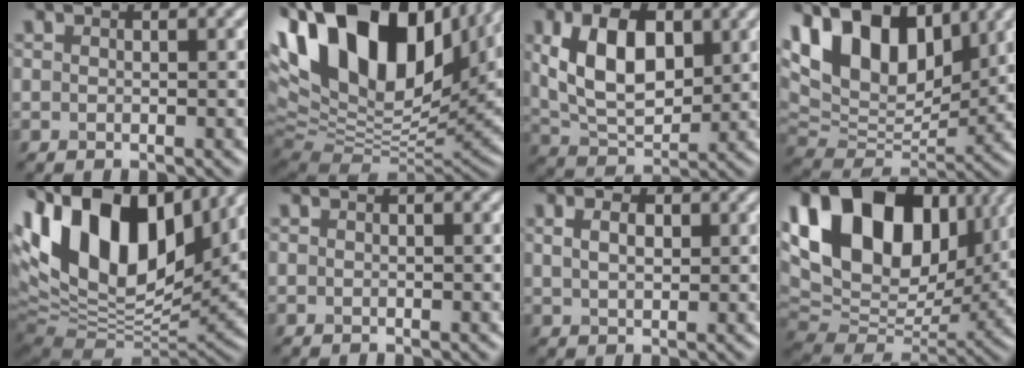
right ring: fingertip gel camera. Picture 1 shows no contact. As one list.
[{"total": 20.0, "force": [7.7, 11.6, 14.3], "torque": [-0.285, 0.030, 0.146]}, {"total": 9.1, "force": [2.2, 5.4, 7.0], "torque": [-0.141, 0.004, 0.039]}, {"total": 14.2, "force": [6.8, 8.1, 9.4], "torque": [-0.191, 0.032, 0.115]}, {"total": 17.9, "force": [7.1, 10.1, 13.0], "torque": [-0.262, 0.037, 0.113]}, {"total": 0.0}, {"total": 3.1, "force": [1.4, 1.9, 2.1], "torque": [-0.043, 0.008, 0.015]}, {"total": 18.8, "force": [7.6, 12.4, 11.9], "torque": [-0.229, 0.043, 0.143]}]